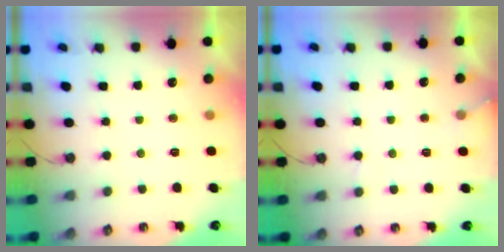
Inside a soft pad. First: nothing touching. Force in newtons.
{"total": 6.2, "press": 6.2, "slide": 0.5}